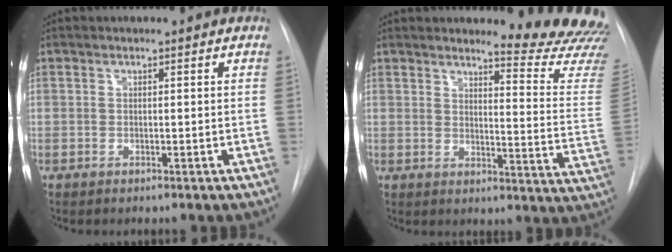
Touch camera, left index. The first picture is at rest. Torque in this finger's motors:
{"motor_torque": [0.14, -0.28, 0.18, 0.04]}